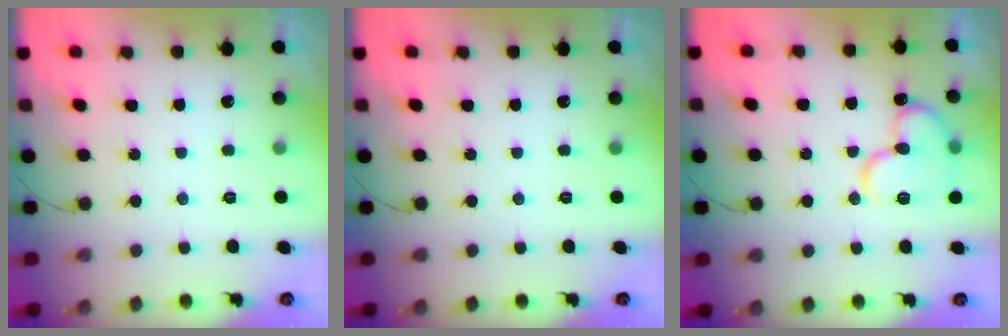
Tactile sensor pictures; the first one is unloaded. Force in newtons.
{"total": 0.0}
{"total": 14.8, "press": 14.7, "slide": 1.8}